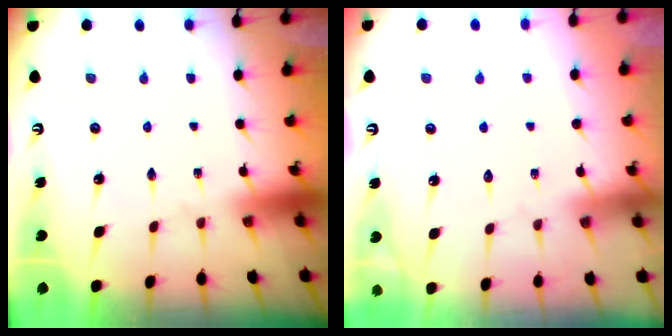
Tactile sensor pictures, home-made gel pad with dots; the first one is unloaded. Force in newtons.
{"total": 2.4, "press": 2.4, "slide": 0.3}